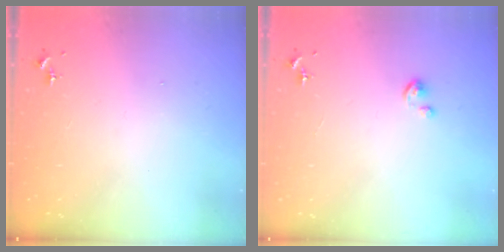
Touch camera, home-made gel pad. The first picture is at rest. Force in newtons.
{"total": 1.9, "press": 1.9, "slide": 0.2}